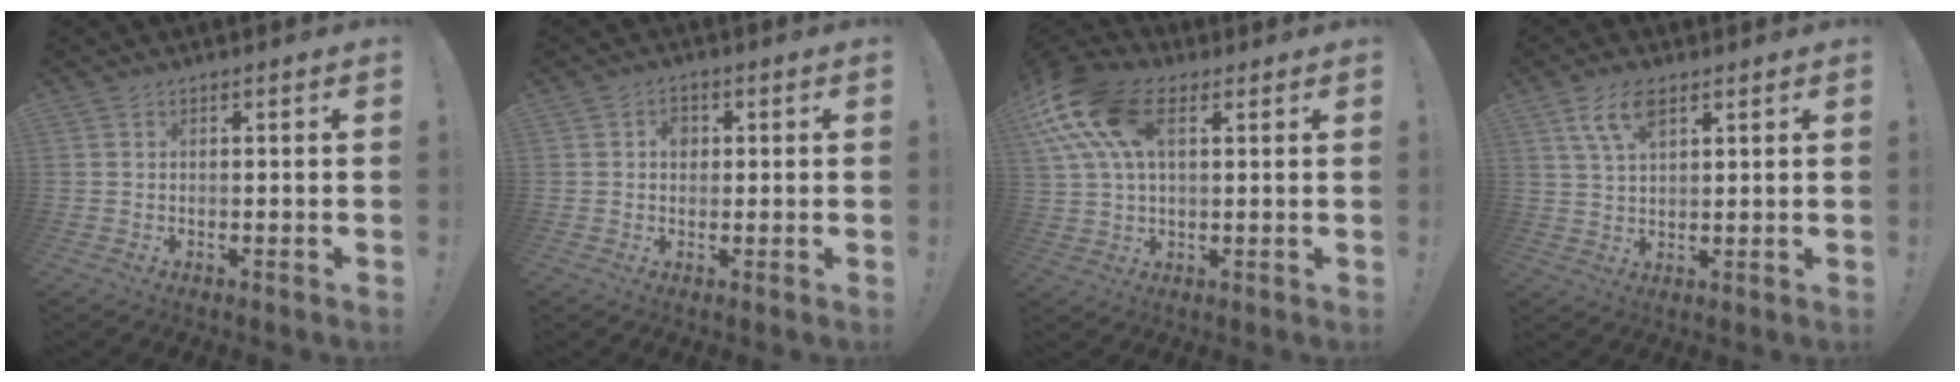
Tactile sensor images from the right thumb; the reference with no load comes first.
{"total": 3.2, "force": [0.6, 2.6, 1.8], "torque": [-0.015, -0.003, 0.006]}
{"total": 16.9, "force": [6.2, 10.0, 12.2], "torque": [-0.242, -0.008, 0.113]}
{"total": 7.9, "force": [4.2, 3.7, 5.6], "torque": [-0.098, -0.006, 0.078]}